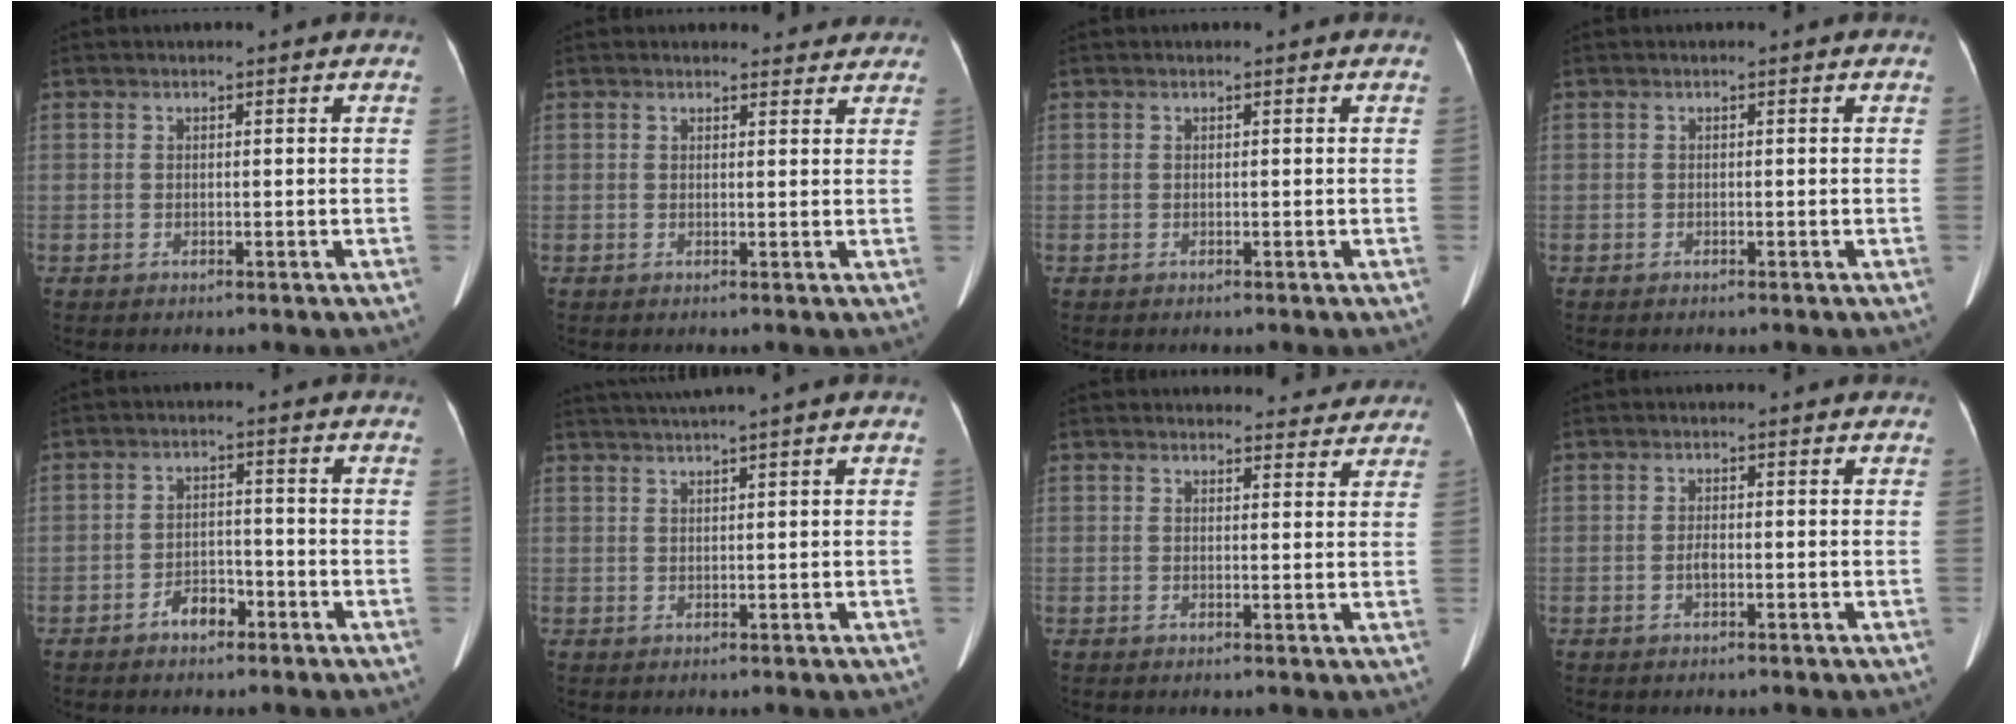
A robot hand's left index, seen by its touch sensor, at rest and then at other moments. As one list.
[{"total": 3.8, "force": [3.5, 1.5, 0.1], "torque": [0.007, 0.002, 0.028]}, {"total": 0.0}, {"total": 0.0}, {"total": 3.7, "force": [-2.6, 1.9, 1.9], "torque": [-0.033, 0.008, -0.039]}, {"total": 4.0, "force": [3.0, -1.2, 2.2], "torque": [-0.041, 0.016, 0.061]}, {"total": 6.1, "force": [5.8, 1.8, 0.5], "torque": [0.010, 0.001, 0.051]}, {"total": 1.1, "force": [-0.5, 0.3, 0.9], "torque": [-0.020, -0.001, -0.008]}]